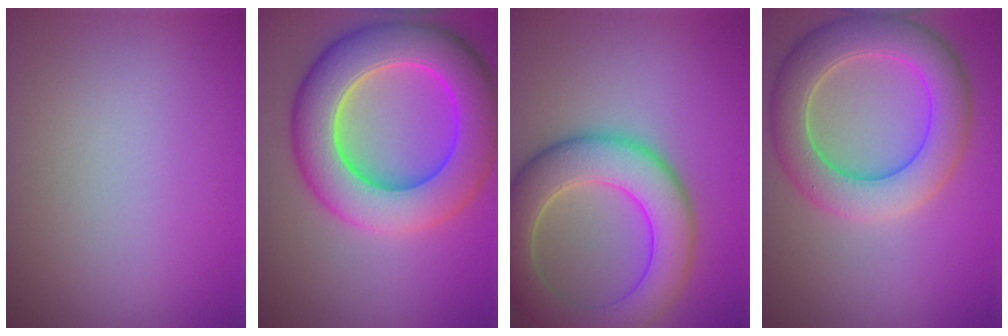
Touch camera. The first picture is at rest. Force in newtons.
{"total": 11.3, "press": 11.3, "slide": 0.3}
{"total": 8.2, "press": 8.1, "slide": 0.6}
{"total": 7.3, "press": 7.3, "slide": 0.4}